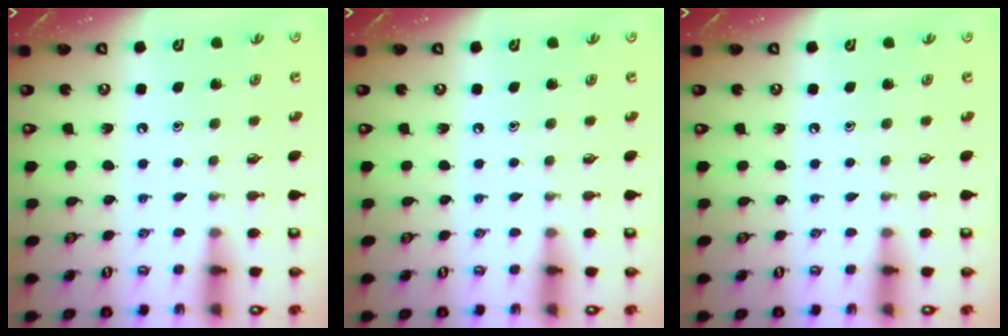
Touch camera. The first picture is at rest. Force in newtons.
{"total": 0.0}
{"total": 0.0}